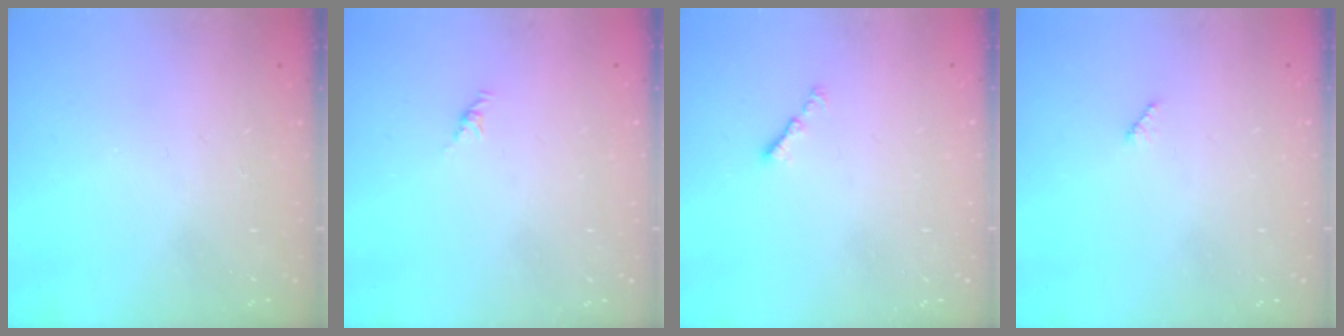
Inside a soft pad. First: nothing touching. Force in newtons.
{"total": 2.1, "press": 2.0, "slide": 0.7}
{"total": 1.3, "press": 1.2, "slide": 0.5}
{"total": 2.9, "press": 2.9, "slide": 0.4}